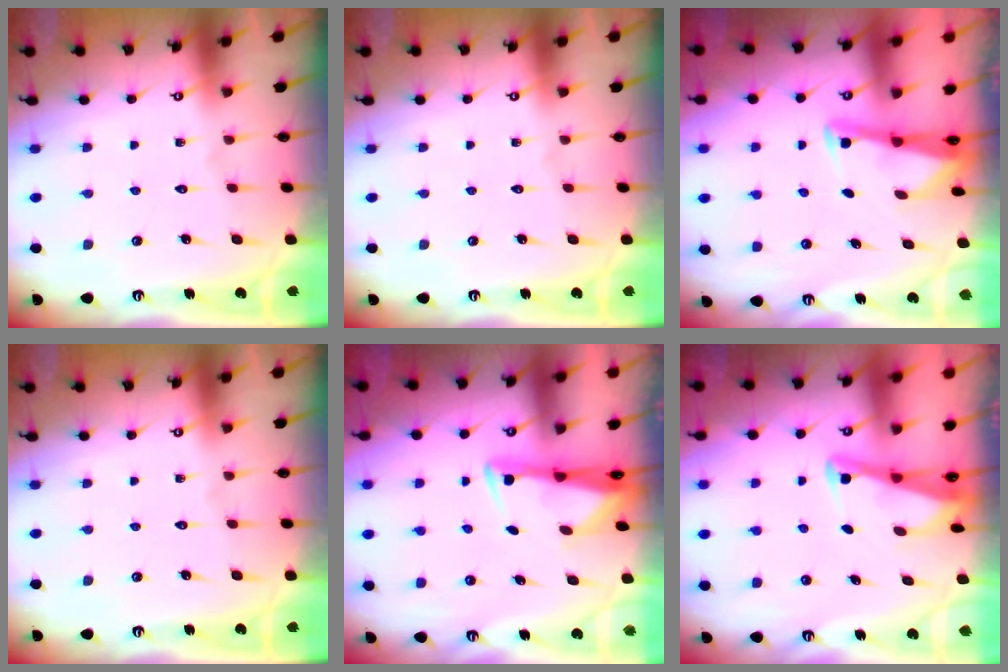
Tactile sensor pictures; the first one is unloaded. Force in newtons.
{"total": 0.0}
{"total": 2.9, "press": 2.9, "slide": 0.1}
{"total": 0.0}
{"total": 3.0, "press": 2.9, "slide": 0.9}
{"total": 2.7, "press": 2.6, "slide": 0.3}